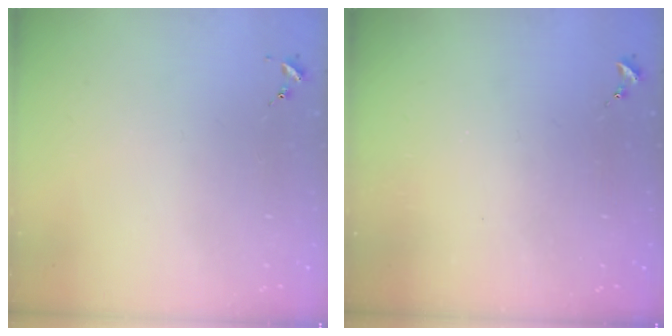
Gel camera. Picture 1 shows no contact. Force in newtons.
{"total": 0.0}